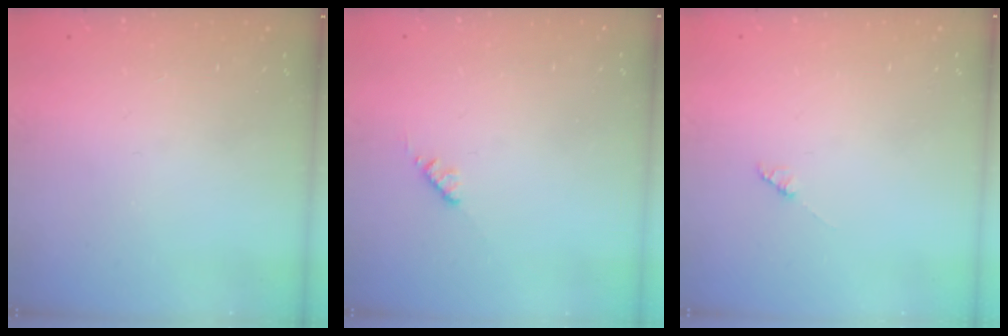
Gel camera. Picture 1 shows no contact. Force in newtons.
{"total": 2.8, "press": 2.8, "slide": 0.4}
{"total": 1.4, "press": 1.4, "slide": 0.2}